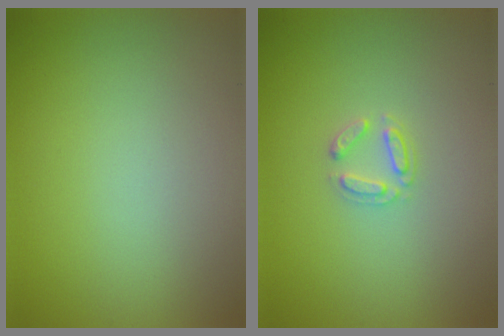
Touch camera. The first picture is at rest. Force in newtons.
{"total": 1.7, "press": 1.7, "slide": 0.2}